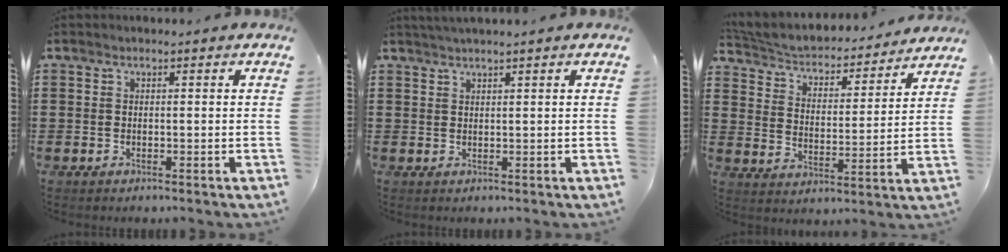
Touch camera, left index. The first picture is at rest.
{"total": 1.4, "force": [1.2, -0.3, 0.6], "torque": [-0.011, 0.000, 0.022]}
{"total": 3.3, "force": [3.1, 0.9, 0.9], "torque": [-0.038, -0.027, 0.043]}